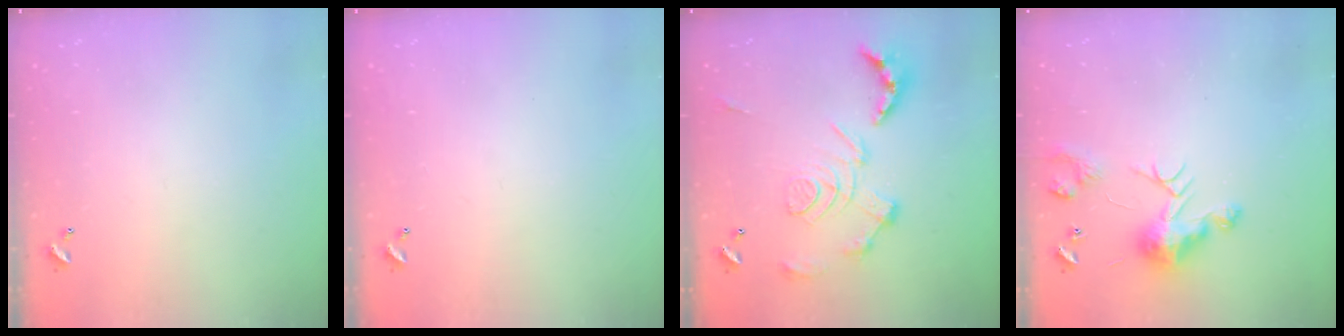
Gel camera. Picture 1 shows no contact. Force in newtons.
{"total": 0.0}
{"total": 3.4, "press": 2.7, "slide": 2.0}
{"total": 8.8, "press": 8.8, "slide": 0.0}